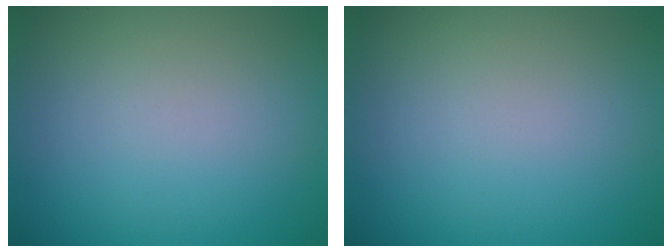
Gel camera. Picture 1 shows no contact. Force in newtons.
{"total": 0.0}